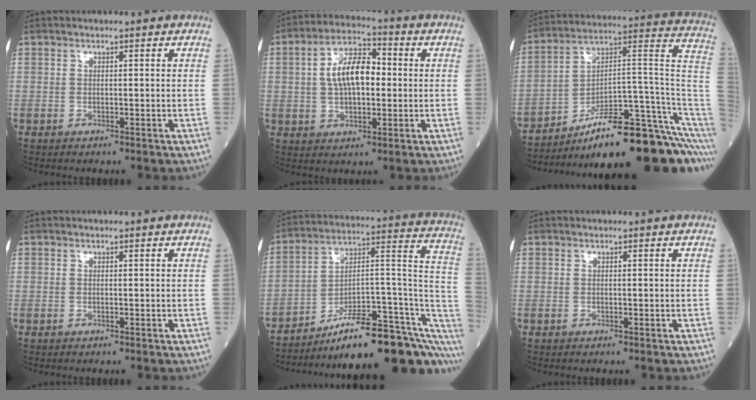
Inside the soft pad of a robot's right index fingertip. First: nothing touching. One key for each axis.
{"total": 9.6, "fx": 0.8, "fy": 4.3, "fz": 8.5, "tx": -0.164, "ty": 0.021, "tz": 0.013}
{"total": 22.2, "fx": -15.0, "fy": 1.3, "fz": 16.3, "tx": -0.149, "ty": 0.049, "tz": -0.238}
{"total": 0.0}
{"total": 22.3, "fx": -16.2, "fy": 4.3, "fz": 14.6, "tx": -0.124, "ty": 0.050, "tz": -0.238}
{"total": 0.0}